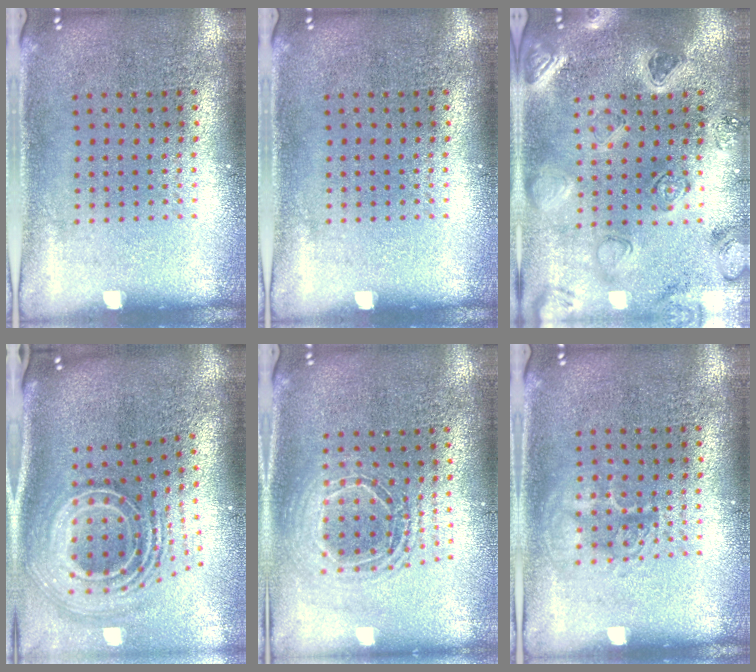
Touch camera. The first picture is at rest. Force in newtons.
{"total": 0.0}
{"total": 2.2, "press": 2.2, "slide": 0.3}
{"total": 3.3, "press": 2.1, "slide": 2.5}
{"total": 1.6, "press": 1.3, "slide": 0.8}
{"total": 1.7, "press": 1.6, "slide": 0.3}